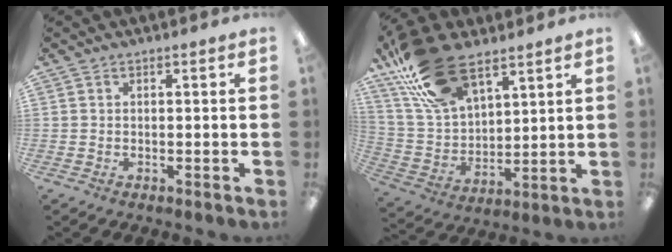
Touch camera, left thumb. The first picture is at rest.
{"total": 21.2, "force": [13.5, 10.8, 12.3], "torque": [-0.263, -0.051, 0.248]}